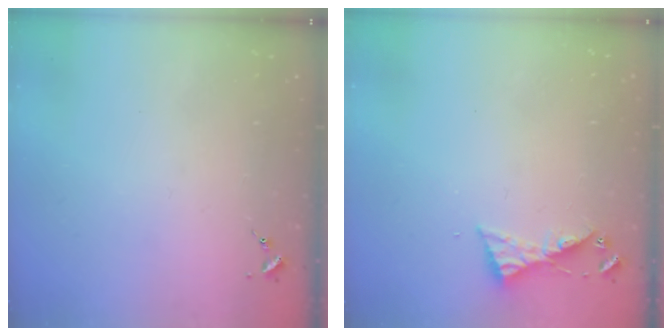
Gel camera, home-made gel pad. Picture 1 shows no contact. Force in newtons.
{"total": 5.2, "press": 5.2, "slide": 0.4}